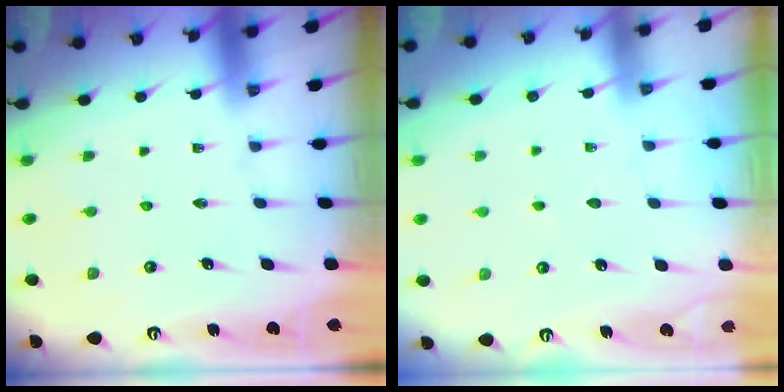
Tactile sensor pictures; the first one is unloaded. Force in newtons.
{"total": 2.7, "press": 2.6, "slide": 0.3}